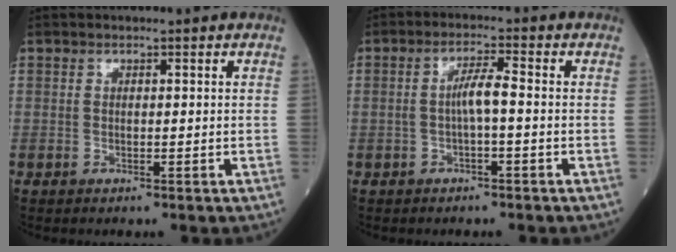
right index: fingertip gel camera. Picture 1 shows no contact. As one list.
[{"total": 3.6, "force": [-0.4, 0.4, 3.6], "torque": [-0.064, 0.010, -0.006]}]